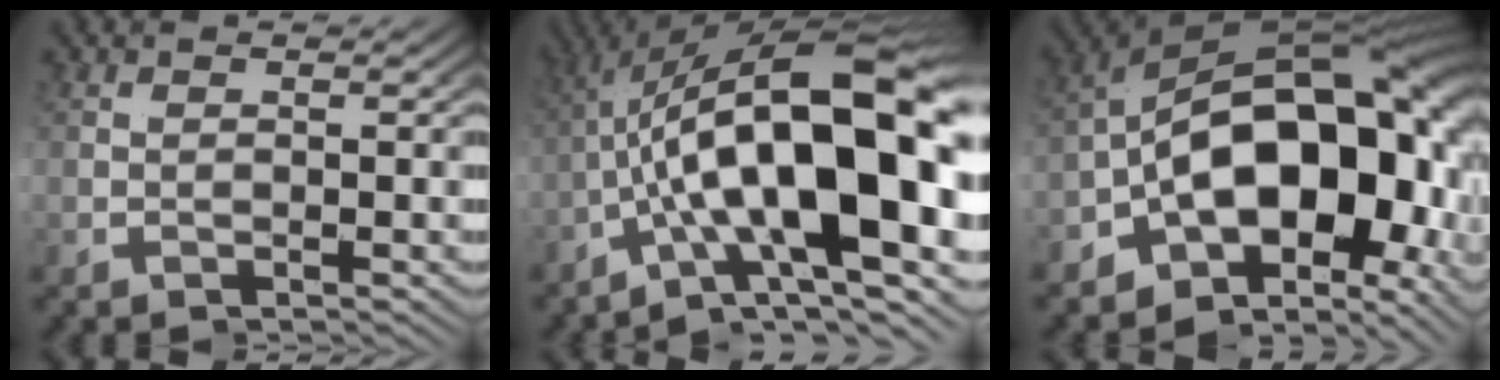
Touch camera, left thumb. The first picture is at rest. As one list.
[{"total": 17.5, "force": [-1.5, 7.4, 15.8], "torque": [-0.252, -0.002, -0.031]}, {"total": 19.8, "force": [-1.0, 11.3, 16.2], "torque": [-0.255, 0.004, -0.032]}]